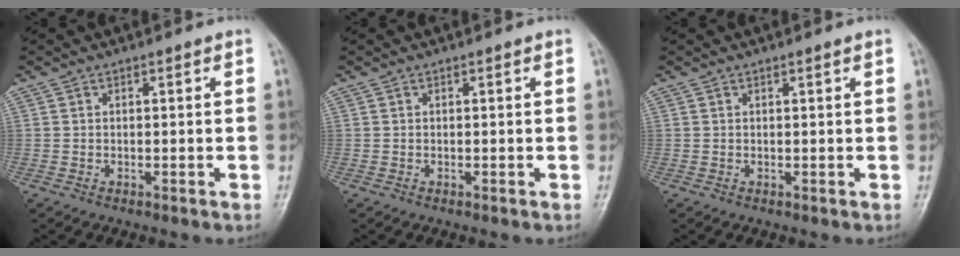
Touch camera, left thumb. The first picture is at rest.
{"total": 0.0}
{"total": 0.5, "force": [0.3, -0.1, 0.4], "torque": [-0.012, -0.003, 0.008]}